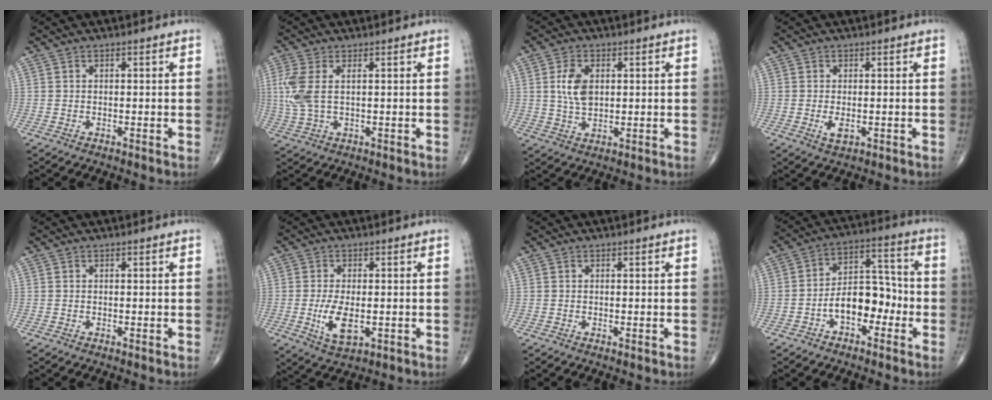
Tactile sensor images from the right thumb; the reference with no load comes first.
{"total": 6.5, "force": [1.1, 3.0, 5.7], "torque": [-0.163, 0.002, 0.026]}
{"total": 6.2, "force": [1.2, 3.7, 4.8], "torque": [-0.088, -0.006, 0.021]}
{"total": 2.4, "force": [-0.5, 1.2, 2.1], "torque": [-0.039, -0.006, -0.007]}
{"total": 0.0}
{"total": 6.8, "force": [-1.2, 3.3, 5.9], "torque": [-0.109, -0.011, -0.015]}
{"total": 0.0}
{"total": 10.4, "force": [-3.6, 6.2, 7.5], "torque": [-0.094, 0.049, -0.067]}